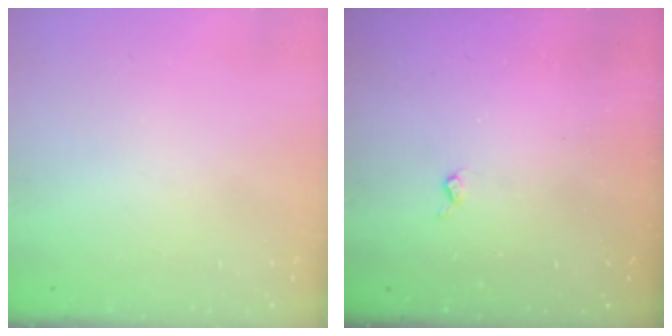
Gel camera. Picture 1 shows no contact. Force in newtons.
{"total": 2.8, "press": 2.7, "slide": 0.5}